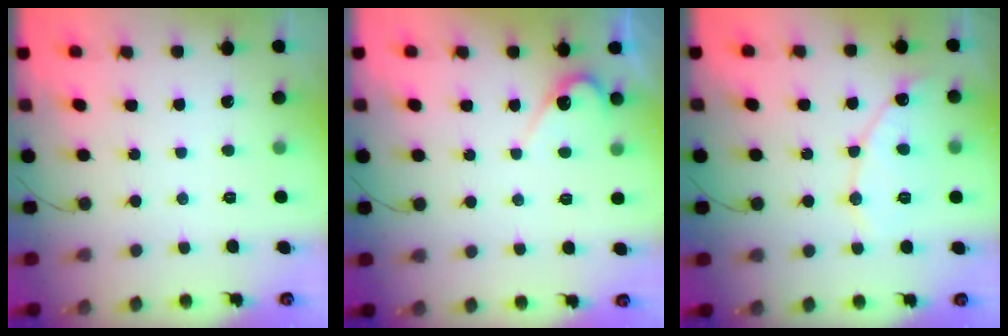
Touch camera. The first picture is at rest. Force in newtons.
{"total": 4.1, "press": 4.1, "slide": 0.3}
{"total": 8.8, "press": 8.7, "slide": 0.9}